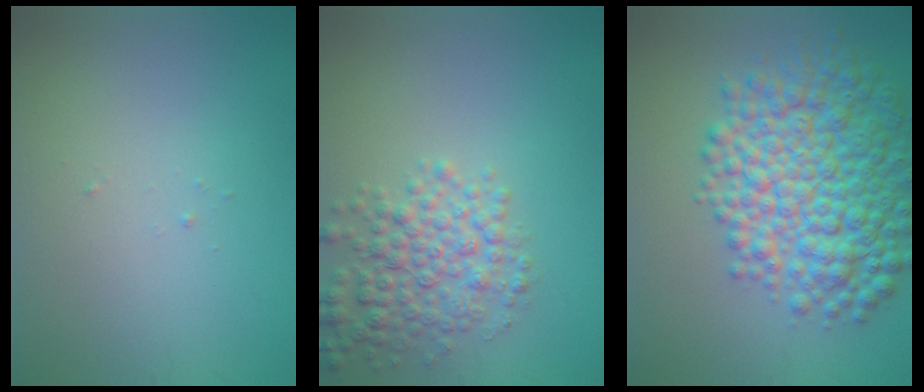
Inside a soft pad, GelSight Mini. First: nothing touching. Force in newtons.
{"total": 4.5, "press": 4.5, "slide": 0.1}
{"total": 9.7, "press": 9.7, "slide": 0.1}